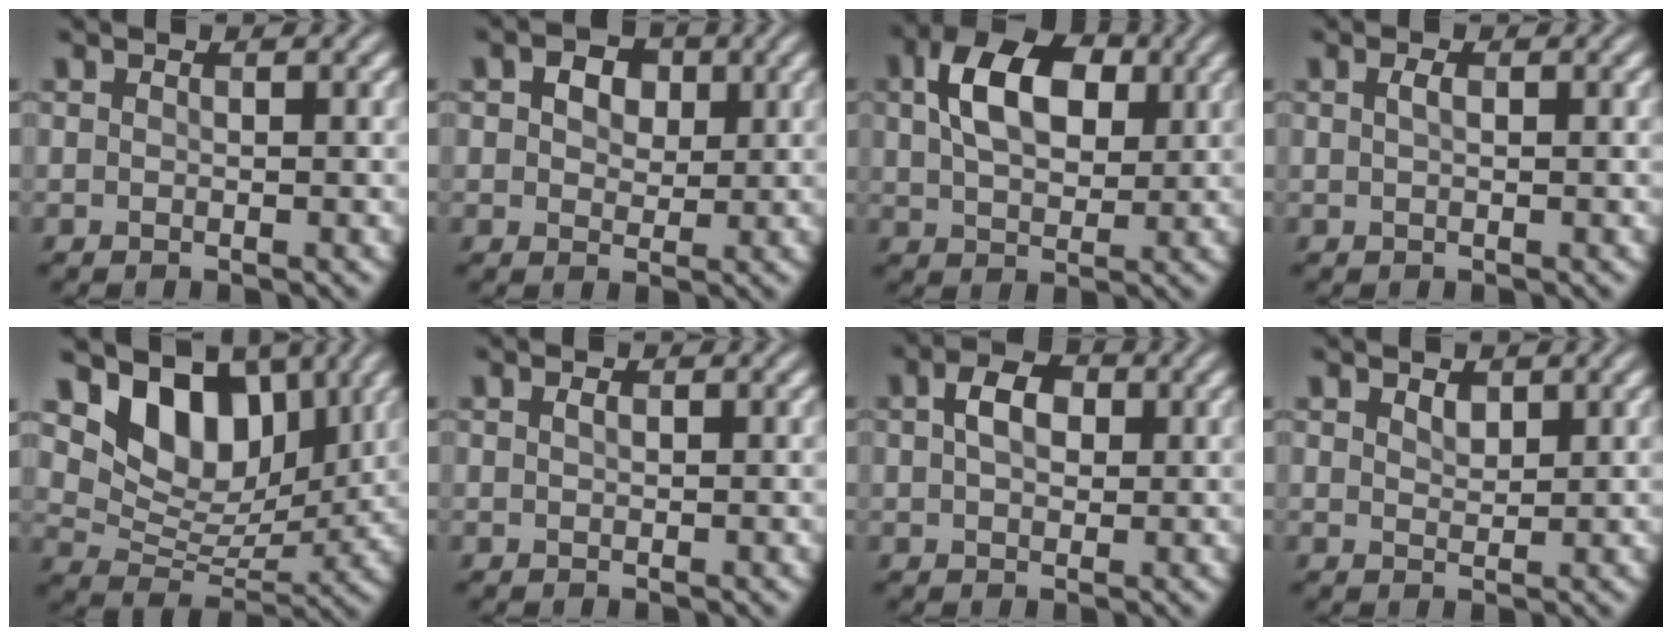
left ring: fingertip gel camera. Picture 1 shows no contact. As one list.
[{"total": 3.3, "force": [1.2, 2.3, 2.0], "torque": [-0.033, 0.003, 0.012]}, {"total": 7.6, "force": [2.1, 4.7, 5.5], "torque": [-0.106, 0.012, 0.033]}, {"total": 0.8, "force": [0.2, 0.3, 0.7], "torque": [-0.016, 0.003, 0.004]}, {"total": 8.2, "force": [4.3, 5.2, 4.7], "torque": [-0.075, -0.015, 0.071]}, {"total": 0.5, "force": [0.2, 0.3, 0.4], "torque": [-0.009, 0.003, 0.004]}, {"total": 3.6, "force": [0.9, 2.4, 2.6], "torque": [-0.049, 0.008, 0.011]}, {"total": 1.2, "force": [0.9, 0.7, 0.6], "torque": [-0.011, -0.001, 0.019]}]